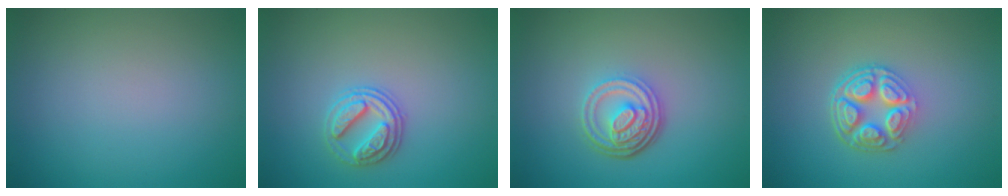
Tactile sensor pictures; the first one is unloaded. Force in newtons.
{"total": 2.7, "press": 2.7, "slide": 0.7}
{"total": 4.7, "press": 3.4, "slide": 3.2}
{"total": 5.0, "press": 3.7, "slide": 3.4}